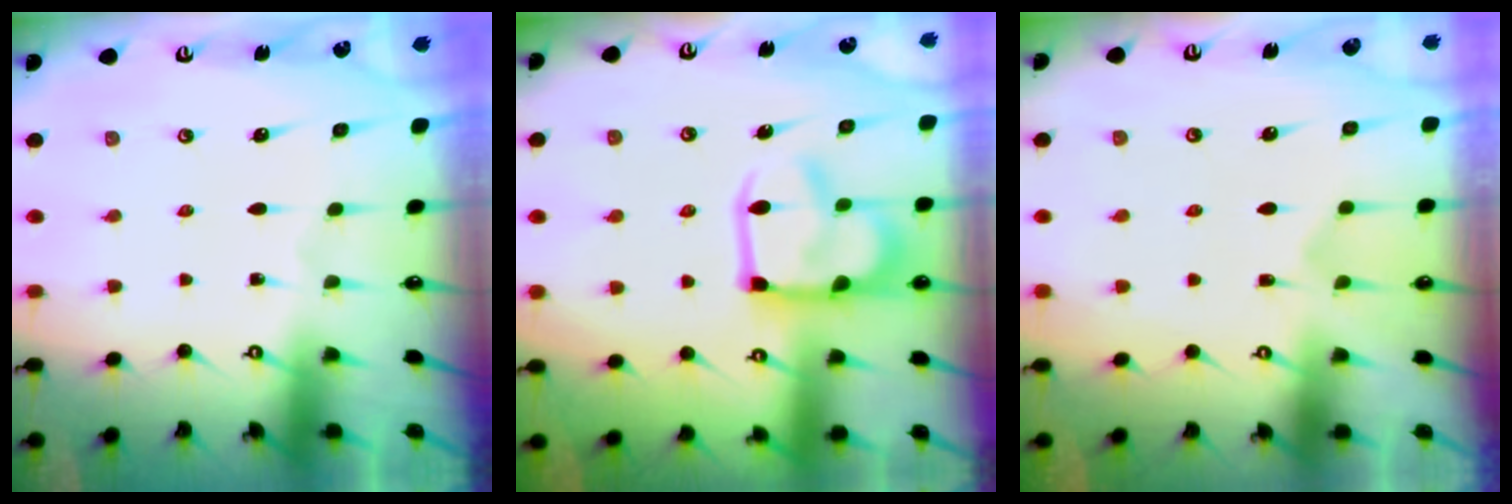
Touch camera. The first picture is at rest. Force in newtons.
{"total": 15.5, "press": 15.4, "slide": 1.1}
{"total": 2.9, "press": 2.7, "slide": 1.1}